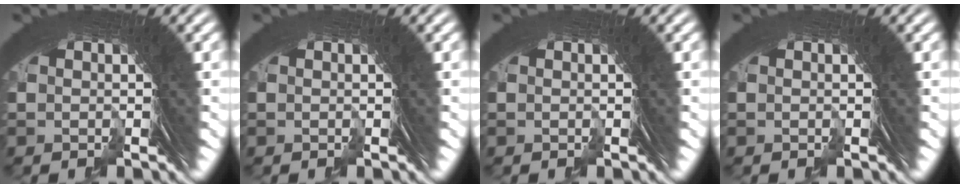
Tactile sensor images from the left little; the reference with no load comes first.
{"total": 0.0}
{"total": 0.0}
{"total": 0.0}